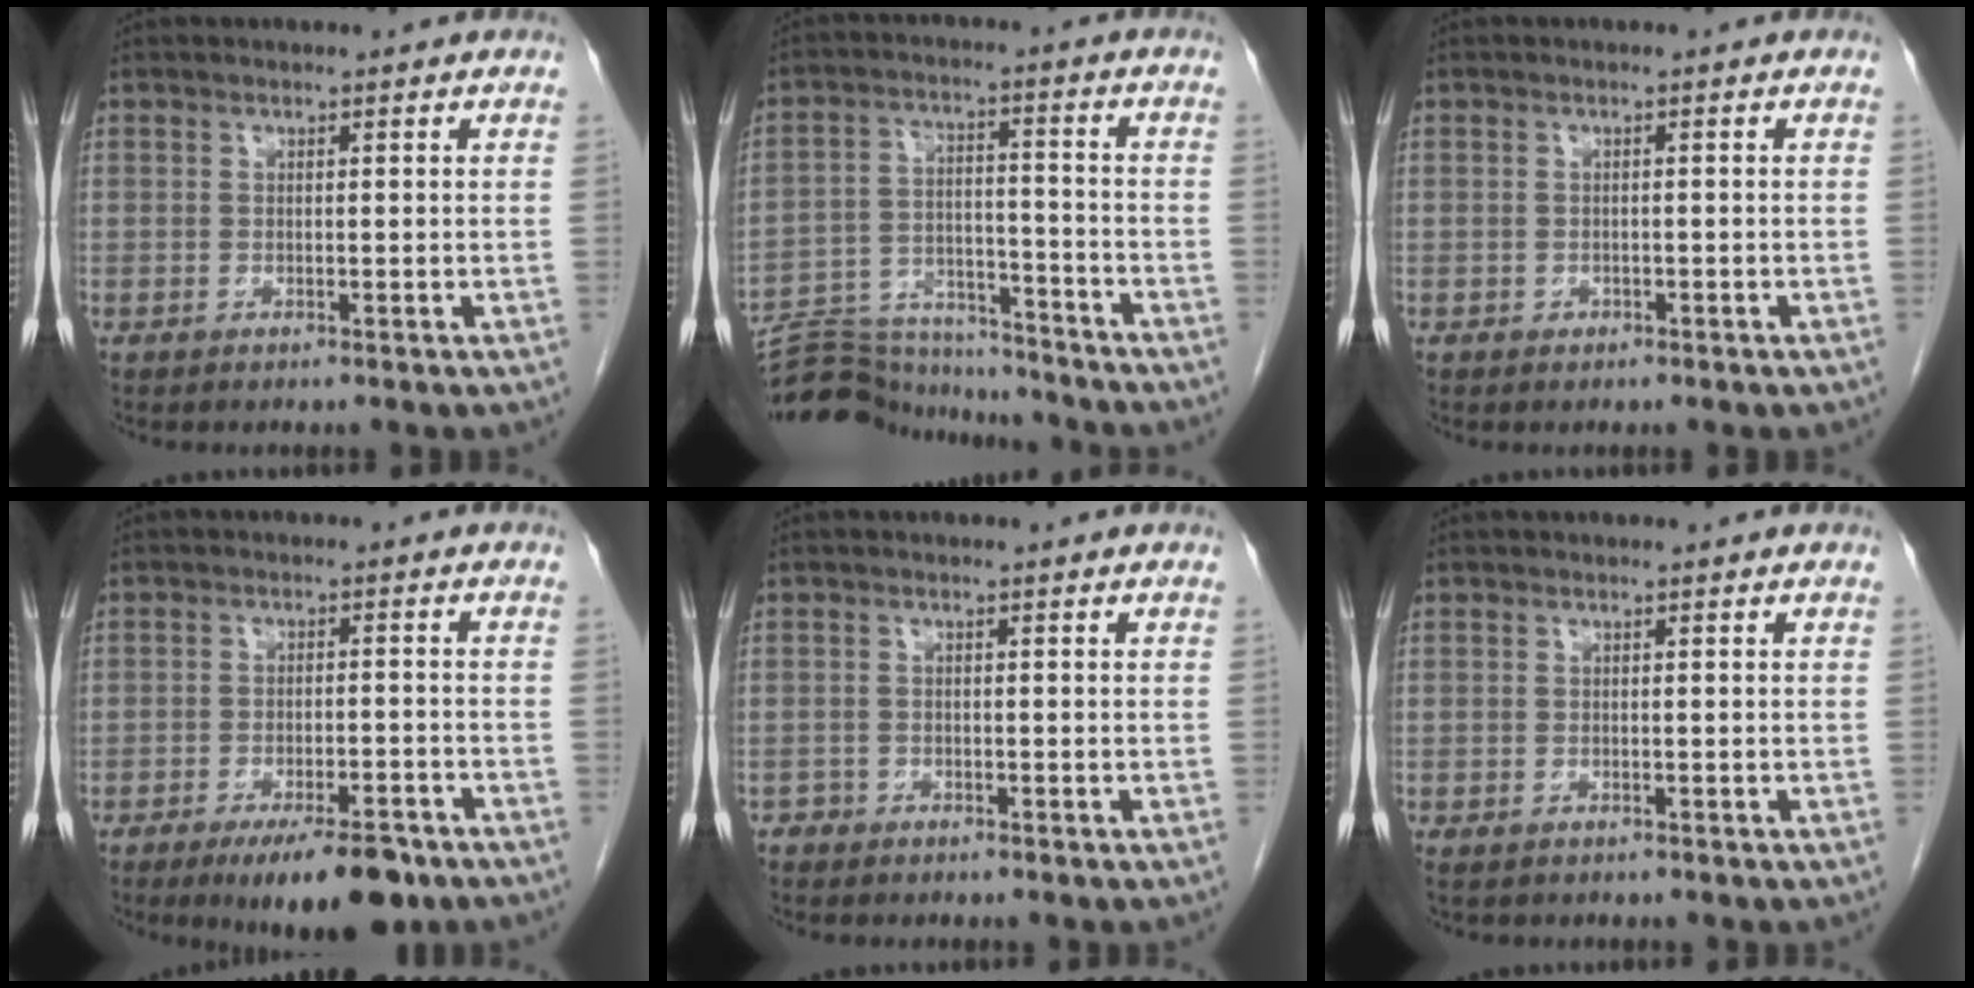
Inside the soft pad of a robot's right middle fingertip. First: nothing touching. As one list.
[{"total": 15.8, "force": [-15.2, 2.7, 2.9], "torque": [-0.052, 0.022, -0.234]}, {"total": 0.6, "force": [-0.3, 0.5, 0.2], "torque": [-0.003, 0.002, -0.004]}, {"total": 9.7, "force": [-6.8, 2.9, 6.3], "torque": [-0.083, -0.006, -0.101]}, {"total": 1.2, "force": [-1.0, 0.7, -0.2], "torque": [0.000, 0.004, -0.022]}, {"total": 1.7, "force": [-1.4, 0.7, 0.6], "torque": [-0.011, -0.003, -0.017]}]